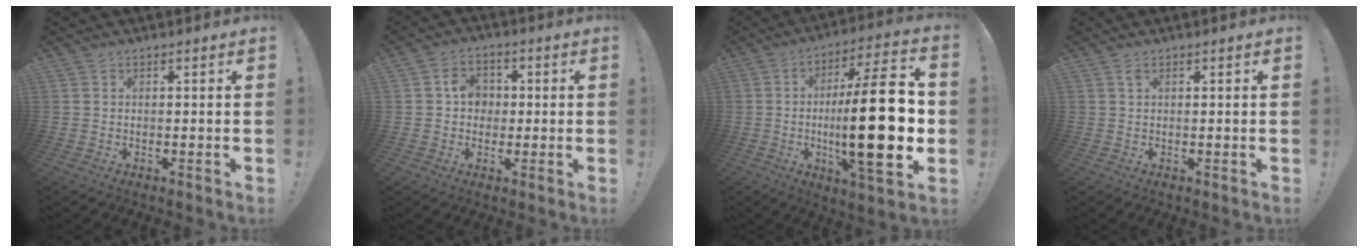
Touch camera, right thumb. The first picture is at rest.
{"total": 6.9, "force": [0.5, 6.1, 3.2], "torque": [-0.055, 0.015, 0.013]}
{"total": 26.2, "force": [-2.3, 6.2, 25.4], "torque": [-0.424, -0.011, -0.042]}
{"total": 1.1, "force": [0.5, 0.5, 0.8], "torque": [-0.017, 0.003, 0.009]}